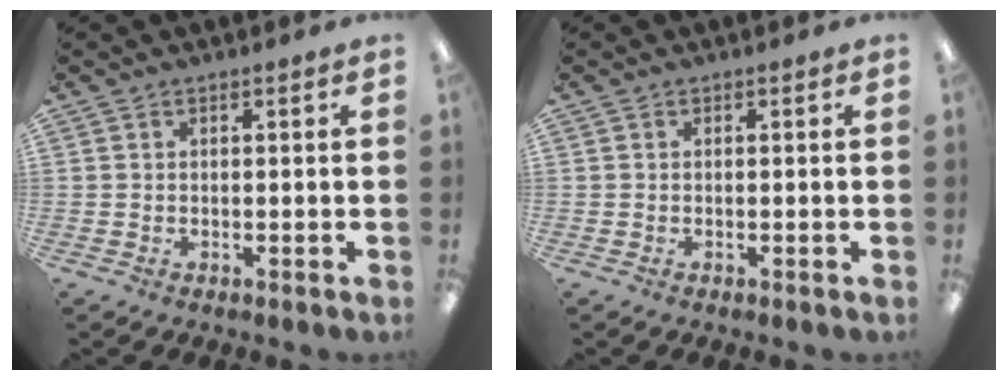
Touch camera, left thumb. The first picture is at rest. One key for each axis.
{"total": 0.0}